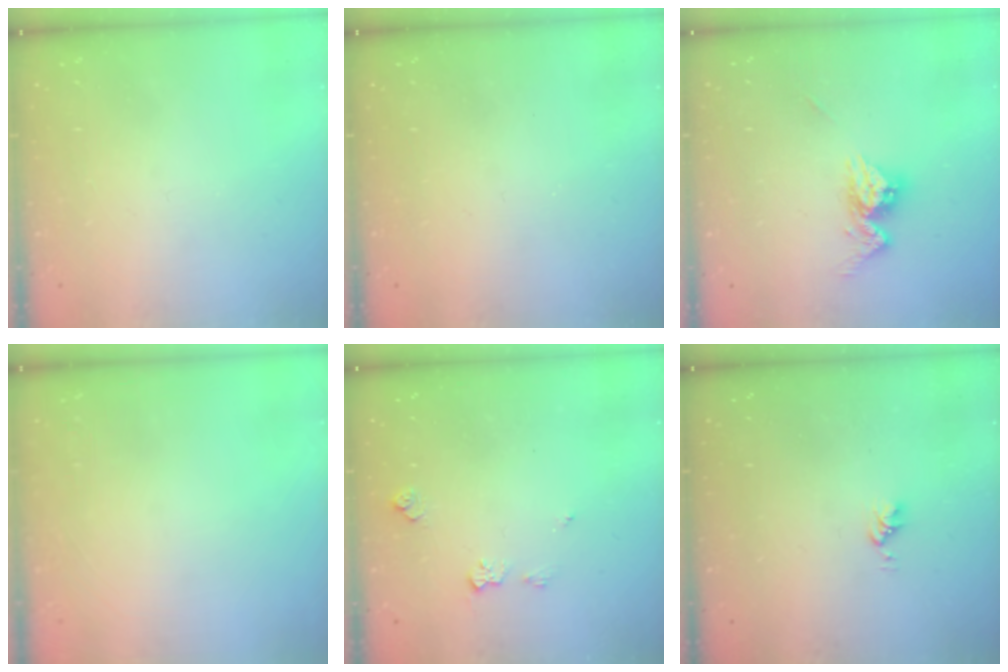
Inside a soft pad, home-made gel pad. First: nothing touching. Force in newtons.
{"total": 0.0}
{"total": 9.4, "press": 9.4, "slide": 0.8}
{"total": 0.0}
{"total": 5.9, "press": 5.9, "slide": 0.8}
{"total": 3.0, "press": 3.0, "slide": 0.4}